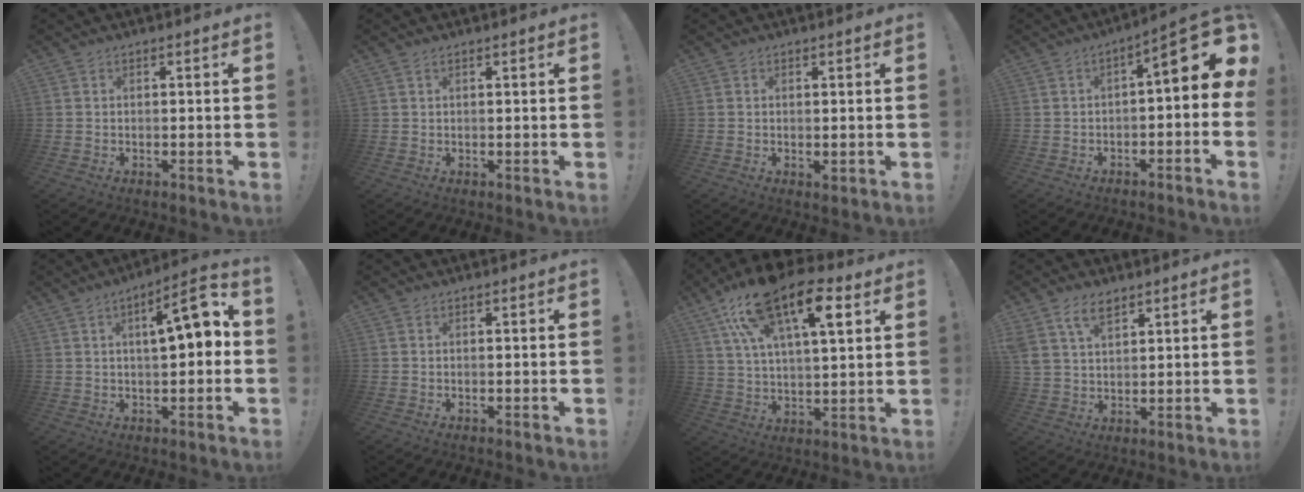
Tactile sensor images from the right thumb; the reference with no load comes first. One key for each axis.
{"total": 0.8, "fx": 0.5, "fy": 0.3, "fz": 0.5, "tx": -0.011, "ty": 0.001, "tz": 0.010}
{"total": 0.9, "fx": 0.0, "fy": 0.5, "fz": 0.8, "tx": -0.008, "ty": -0.001, "tz": 0.002}
{"total": 10.4, "fx": 2.6, "fy": 2.2, "fz": 9.9, "tx": -0.130, "ty": -0.020, "tz": 0.034}
{"total": 9.9, "fx": 2.1, "fy": 2.6, "fz": 9.3, "tx": -0.115, "ty": -0.016, "tz": 0.025}
{"total": 0.0}
{"total": 19.6, "fx": 10.6, "fy": 8.0, "fz": 14.4, "tx": -0.242, "ty": -0.046, "tz": 0.178}
{"total": 7.7, "fx": 5.1, "fy": 4.2, "fz": 4.0, "tx": -0.076, "ty": -0.012, "tz": 0.098}